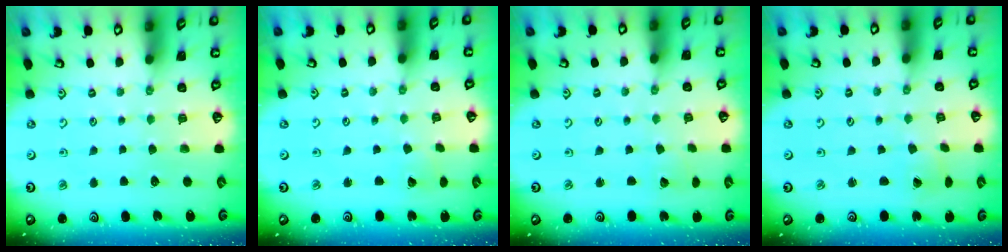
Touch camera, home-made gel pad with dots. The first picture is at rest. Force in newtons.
{"total": 2.7, "press": 2.7, "slide": 0.2}
{"total": 2.4, "press": 2.4, "slide": 0.2}
{"total": 0.7, "press": 0.7, "slide": 0.1}